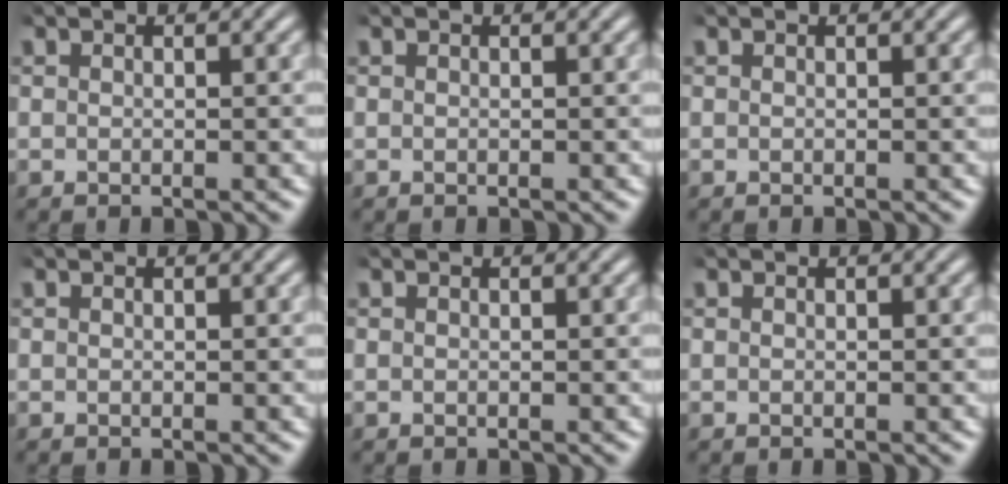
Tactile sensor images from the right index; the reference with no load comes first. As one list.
[{"total": 0.0}, {"total": 0.0}, {"total": 0.0}, {"total": 0.0}, {"total": 0.0}]